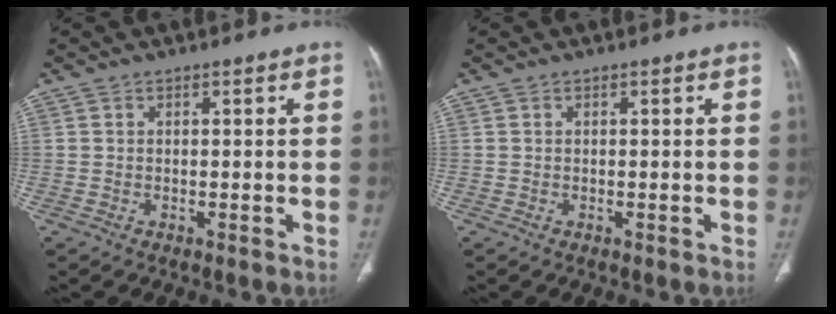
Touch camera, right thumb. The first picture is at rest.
{"total": 0.0}